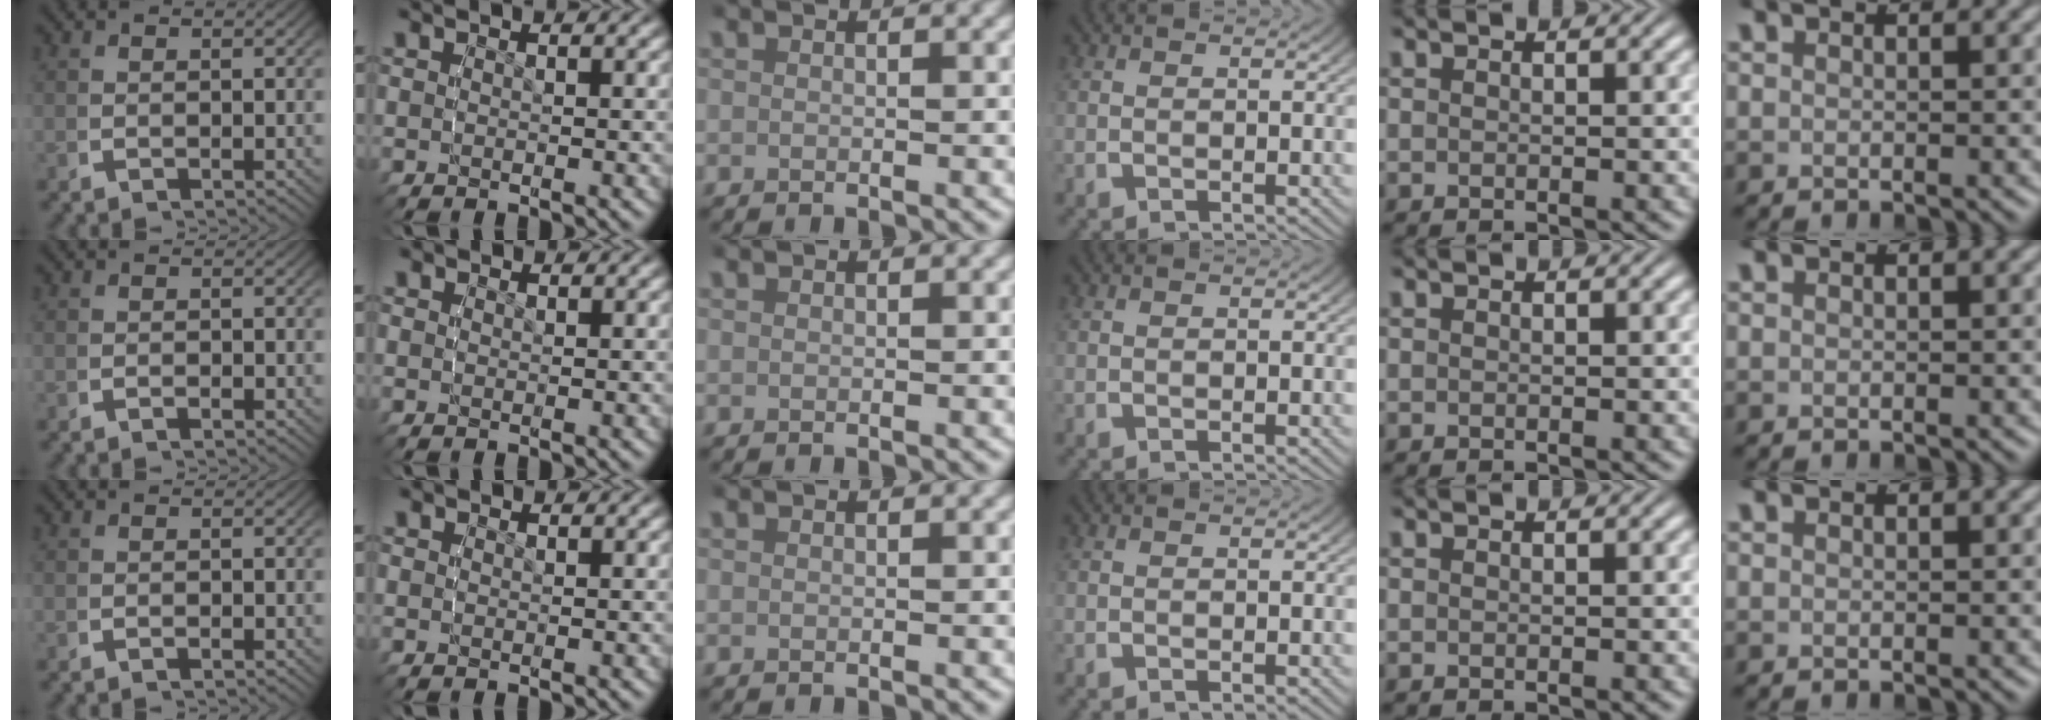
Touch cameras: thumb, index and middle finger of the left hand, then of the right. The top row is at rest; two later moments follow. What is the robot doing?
{"motion": "lift_and_place", "object": "glasses"}